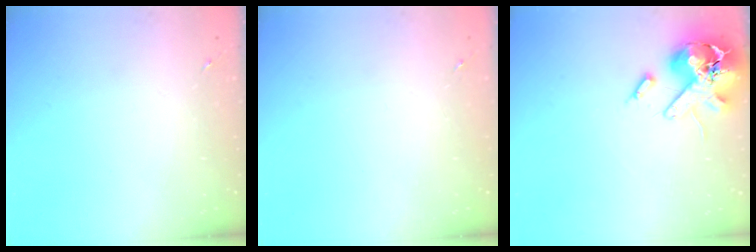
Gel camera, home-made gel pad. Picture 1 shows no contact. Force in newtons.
{"total": 0.0}
{"total": 16.0, "press": 15.8, "slide": 2.6}